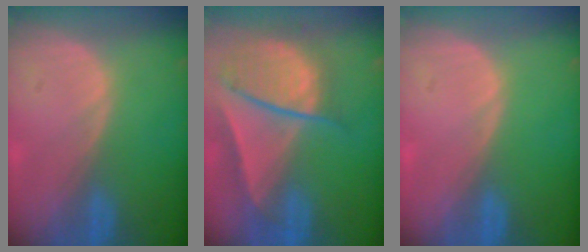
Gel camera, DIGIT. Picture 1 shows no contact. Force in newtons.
{"total": 9.4, "press": 8.1, "slide": 4.8}
{"total": 0.0}